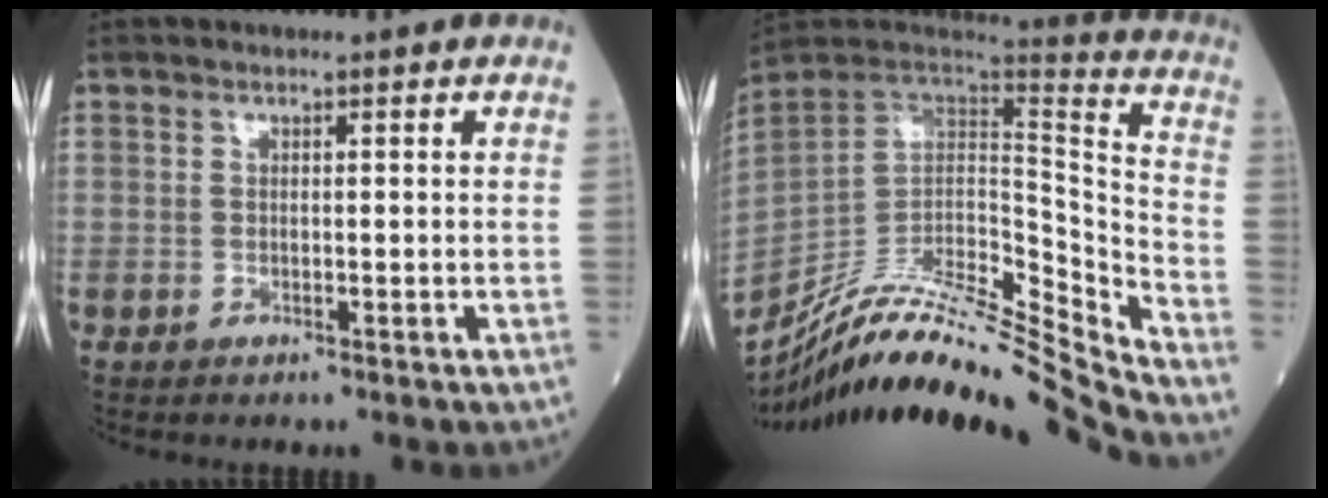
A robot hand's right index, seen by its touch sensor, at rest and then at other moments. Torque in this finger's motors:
{"motor_torque": [-1.46, -0.68, -1.05, -0.21]}